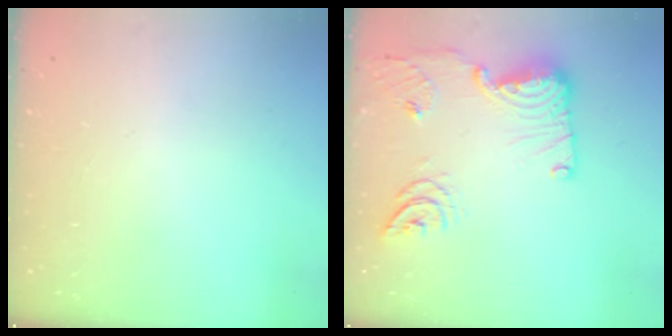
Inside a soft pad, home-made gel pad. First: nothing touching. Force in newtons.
{"total": 20.1, "press": 19.4, "slide": 5.4}